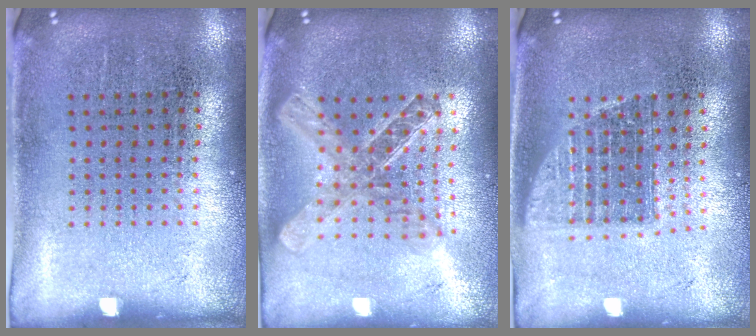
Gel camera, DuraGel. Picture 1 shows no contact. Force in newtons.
{"total": 2.0, "press": 1.7, "slide": 1.1}
{"total": 1.3, "press": 1.1, "slide": 0.8}